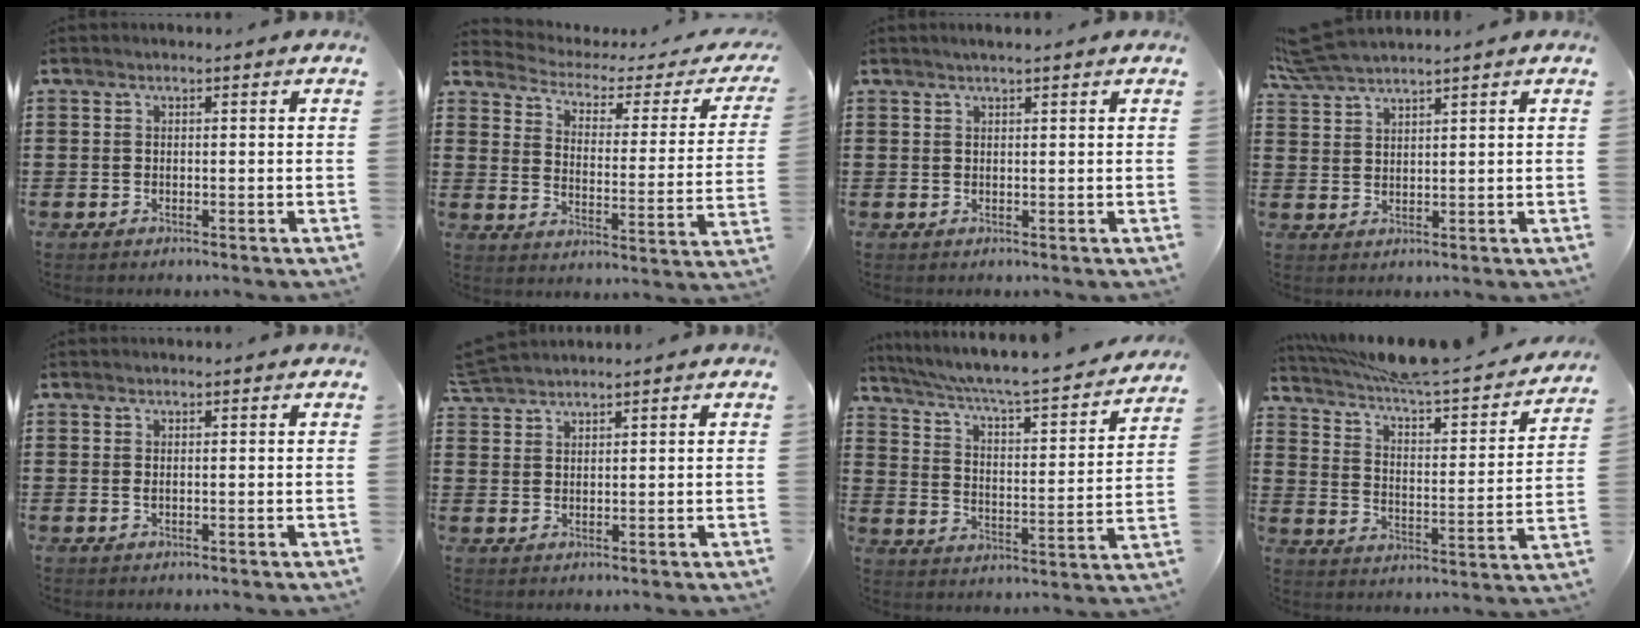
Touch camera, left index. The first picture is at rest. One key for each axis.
{"total": 2.3, "fx": 1.8, "fy": 0.9, "fz": 1.2, "tx": -0.042, "ty": -0.020, "tz": 0.021}
{"total": 1.1, "fx": 0.9, "fy": 0.0, "fz": 0.7, "tx": -0.014, "ty": -0.001, "tz": 0.017}
{"total": 4.5, "fx": 4.1, "fy": -0.1, "fz": 1.8, "tx": -0.050, "ty": -0.007, "tz": 0.078}
{"total": 0.6, "fx": 0.1, "fy": 0.2, "fz": 0.5, "tx": -0.011, "ty": 0.000, "tz": 0.003}
{"total": 3.0, "fx": 3.0, "fy": 0.1, "fz": 0.6, "tx": -0.021, "ty": -0.003, "tz": 0.058}
{"total": 4.4, "fx": 3.8, "fy": -0.3, "fz": 2.2, "tx": -0.066, "ty": -0.044, "tz": 0.053}
{"total": 5.5, "fx": 5.0, "fy": 0.0, "fz": 2.4, "tx": -0.071, "ty": -0.048, "tz": 0.077}